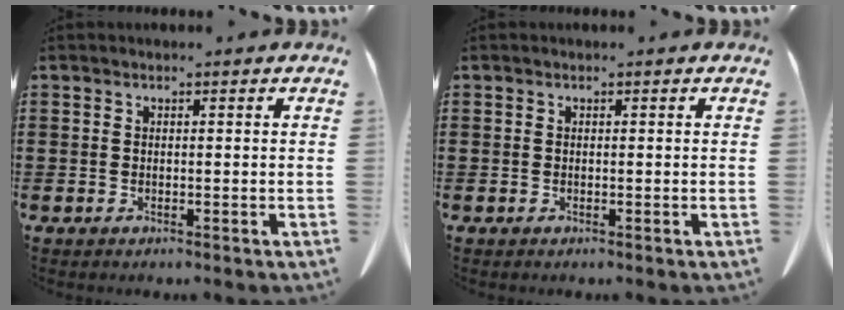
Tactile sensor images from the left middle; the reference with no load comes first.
{"total": 0.0}